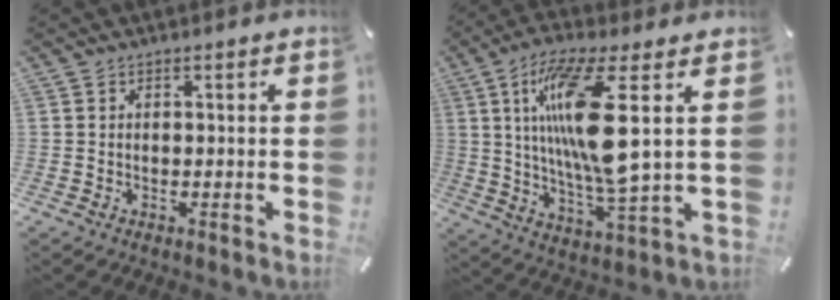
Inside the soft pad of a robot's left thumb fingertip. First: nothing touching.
{"total": 17.6, "force": [4.5, 3.3, 16.7], "torque": [-0.346, -0.018, 0.057]}